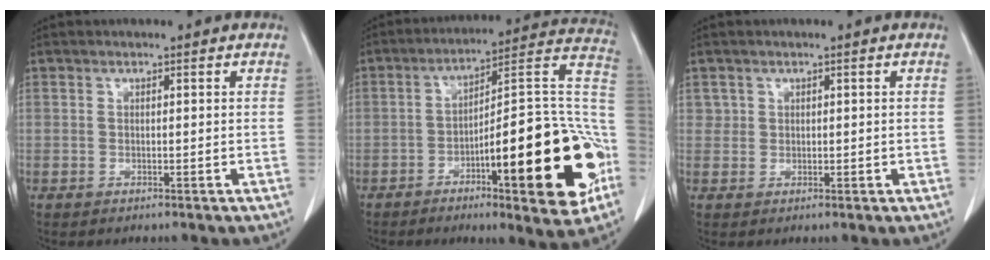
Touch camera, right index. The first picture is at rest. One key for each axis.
{"total": 25.2, "fx": -8.0, "fy": 4.5, "fz": 23.5, "tx": -0.261, "ty": 0.020, "tz": -0.103}
{"total": 1.4, "fx": 0.5, "fy": 1.3, "fz": 0.1, "tx": 0.006, "ty": 0.004, "tz": 0.007}